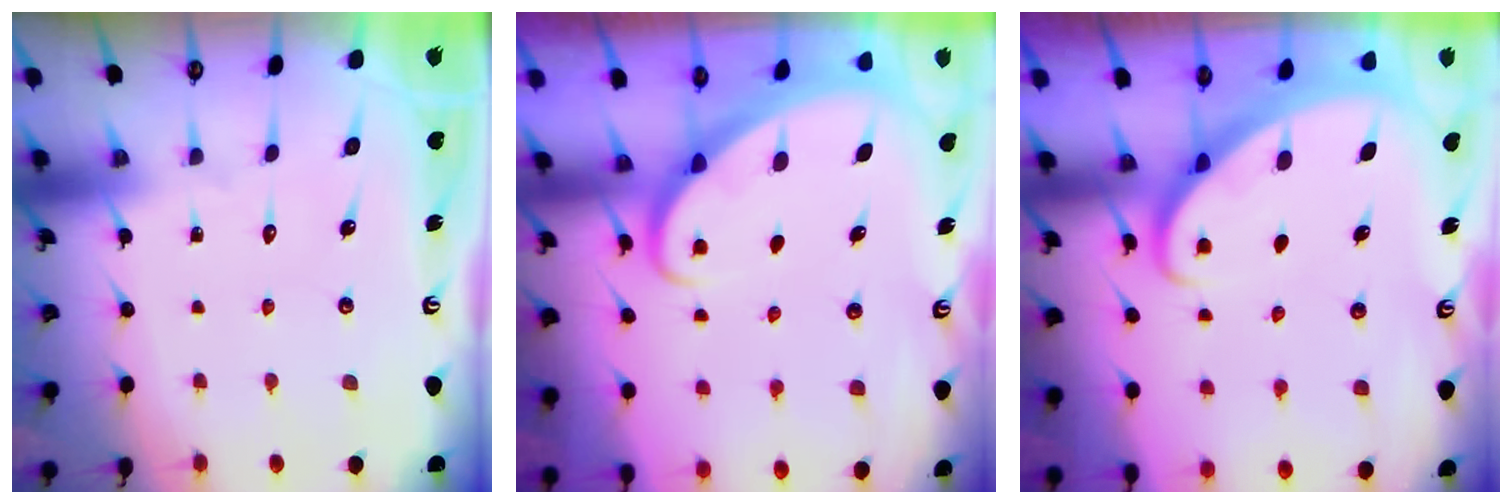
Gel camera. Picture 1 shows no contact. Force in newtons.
{"total": 2.2, "press": 2.2, "slide": 0.2}
{"total": 2.8, "press": 2.8, "slide": 0.2}